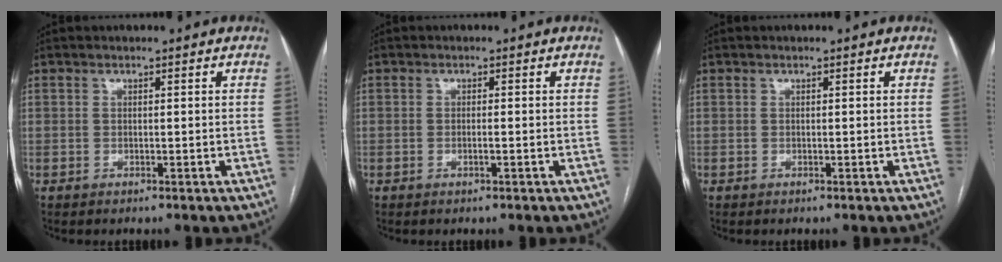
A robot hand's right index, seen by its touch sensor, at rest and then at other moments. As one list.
[{"total": 0.9, "force": [-0.3, 0.0, 0.9], "torque": [-0.018, 0.000, -0.004]}, {"total": 0.0}]